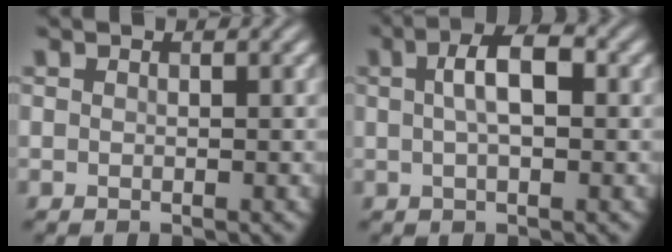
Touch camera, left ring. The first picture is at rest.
{"total": 4.2, "force": [0.8, 1.6, 3.8], "torque": [-0.069, 0.009, 0.010]}